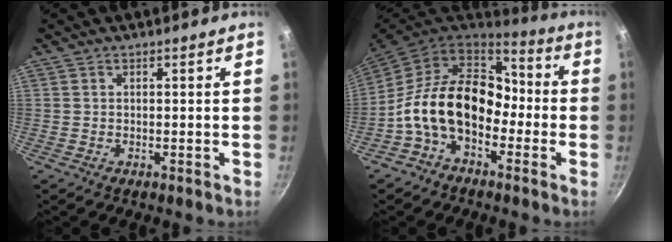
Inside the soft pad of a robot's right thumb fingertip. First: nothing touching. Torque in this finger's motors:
{"motor_torque": [0.60, 1.87, 1.40, -1.37, 0.27]}